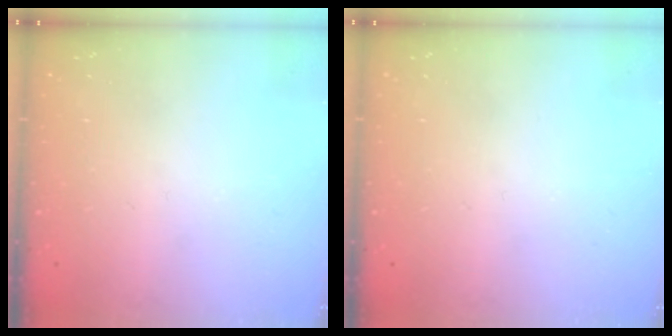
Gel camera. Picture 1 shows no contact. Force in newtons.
{"total": 0.0}